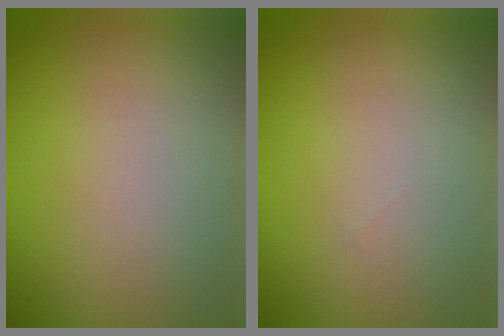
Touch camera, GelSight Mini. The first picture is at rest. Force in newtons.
{"total": 0.0}